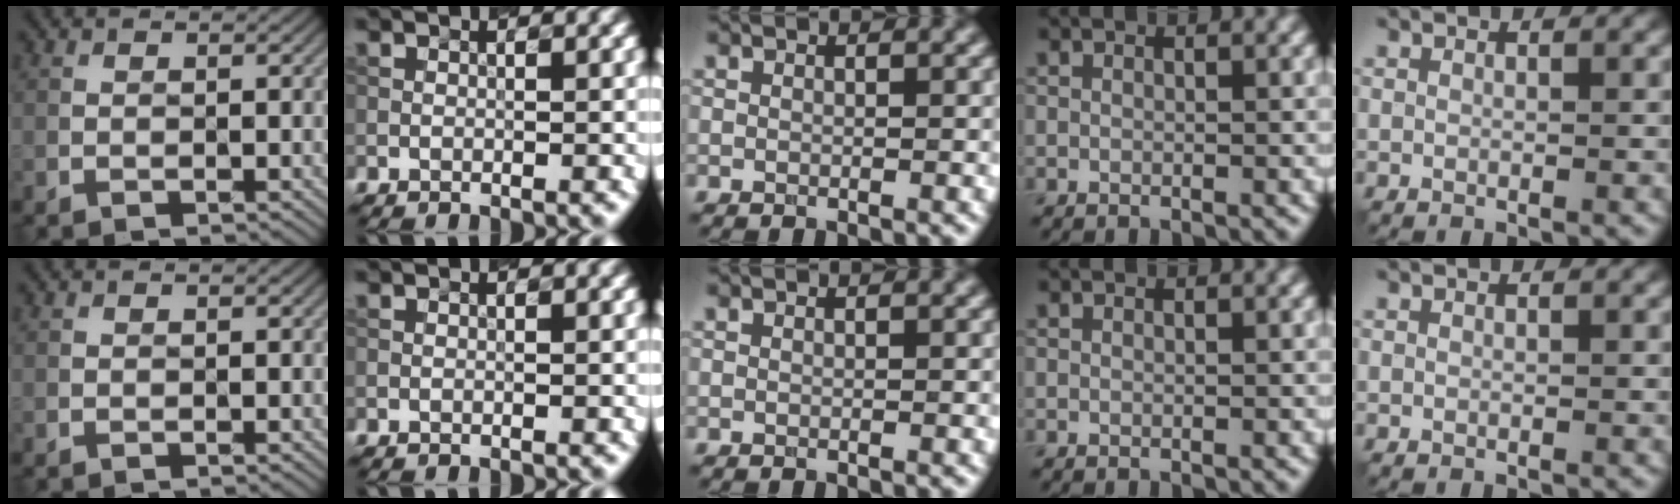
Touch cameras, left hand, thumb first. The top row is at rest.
{}